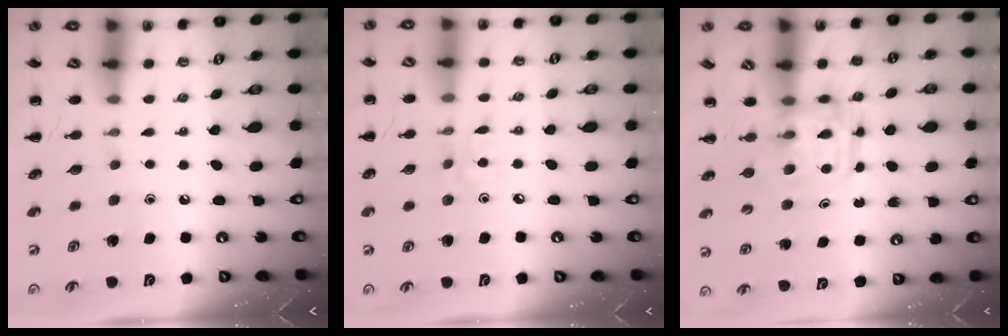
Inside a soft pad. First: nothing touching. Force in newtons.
{"total": 2.0, "press": 1.9, "slide": 0.6}
{"total": 3.2, "press": 3.2, "slide": 0.2}